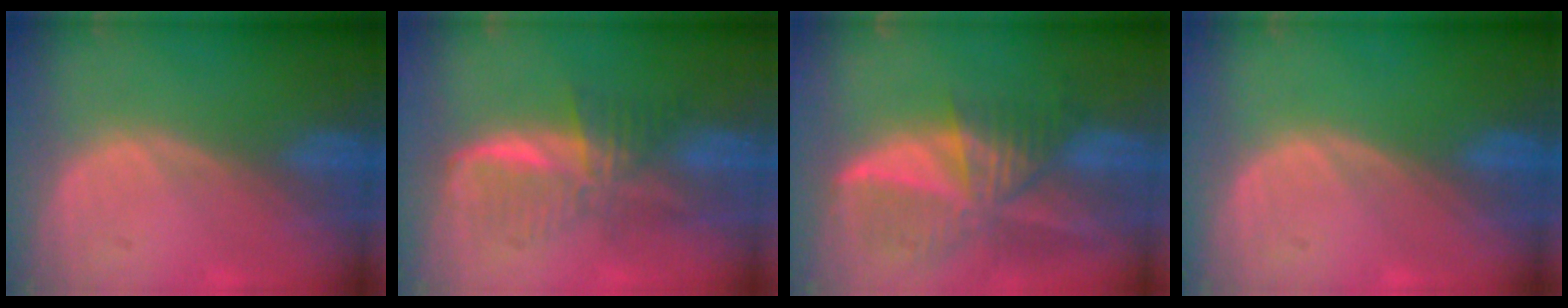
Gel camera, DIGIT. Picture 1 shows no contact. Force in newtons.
{"total": 5.9, "press": 5.9, "slide": 0.8}
{"total": 9.4, "press": 8.2, "slide": 4.6}
{"total": 0.0}